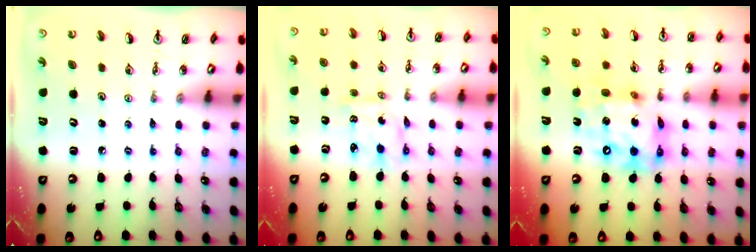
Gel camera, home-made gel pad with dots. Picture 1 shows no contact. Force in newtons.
{"total": 3.5, "press": 3.5, "slide": 0.1}
{"total": 16.2, "press": 16.1, "slide": 1.4}